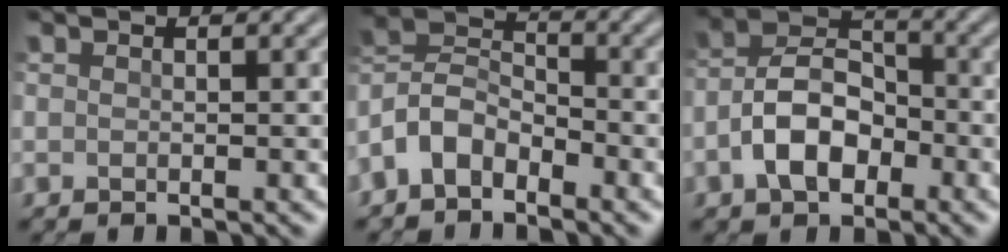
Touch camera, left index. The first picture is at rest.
{"total": 4.8, "force": [-3.0, 2.8, 2.5], "torque": [-0.052, 0.010, -0.072]}
{"total": 5.9, "force": [-2.2, 3.7, 4.1], "torque": [-0.070, 0.008, -0.047]}